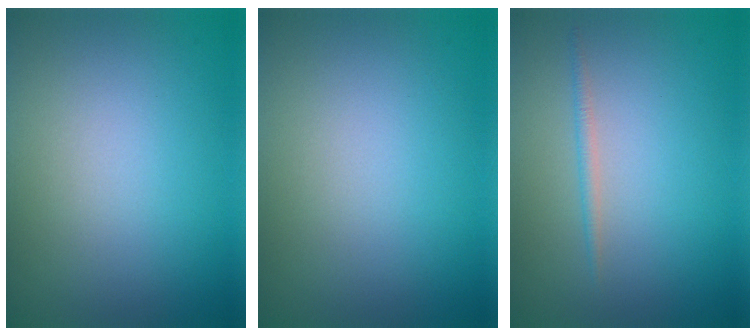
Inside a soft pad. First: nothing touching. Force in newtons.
{"total": 0.0}
{"total": 0.9, "press": 0.9, "slide": 0.0}